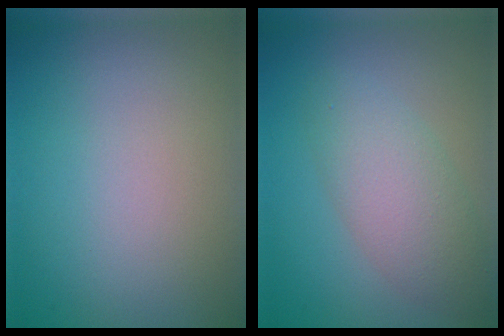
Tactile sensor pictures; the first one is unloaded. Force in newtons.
{"total": 4.2, "press": 4.2, "slide": 0.2}